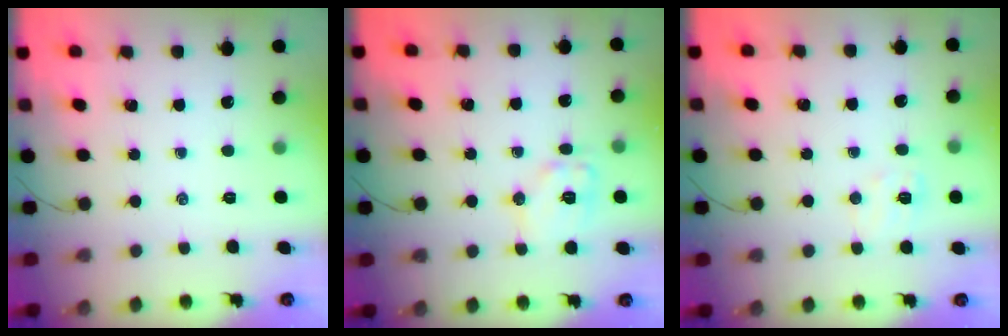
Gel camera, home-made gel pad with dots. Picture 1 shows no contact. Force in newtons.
{"total": 10.1, "press": 10.1, "slide": 0.4}
{"total": 6.0, "press": 5.8, "slide": 1.4}